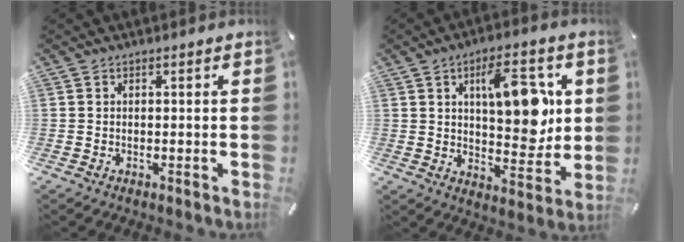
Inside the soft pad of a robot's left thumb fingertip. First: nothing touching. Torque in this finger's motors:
{"motor_torque": [0.08, 0.83, 0.25, -0.07, 0.39]}